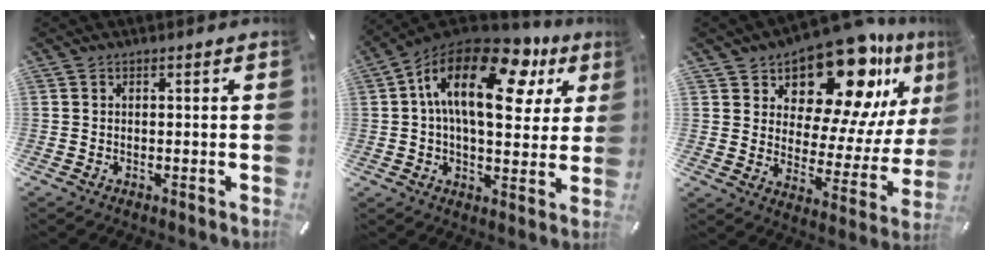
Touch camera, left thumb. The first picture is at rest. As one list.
[{"total": 21.5, "force": [8.2, 10.7, 16.8], "torque": [-0.300, -0.036, 0.125]}, {"total": 17.7, "force": [13.9, 7.6, 8.0], "torque": [-0.124, -0.126, 0.236]}]